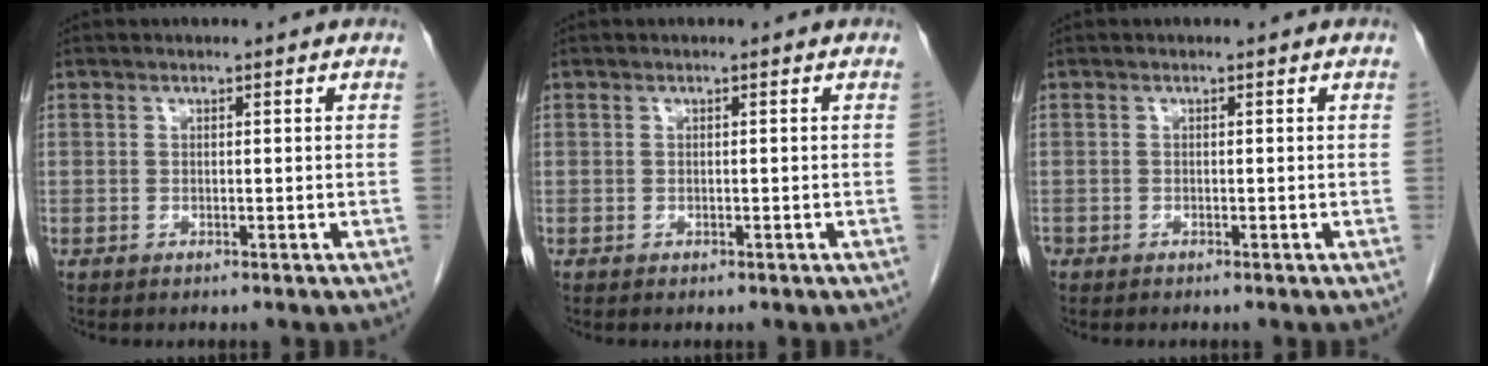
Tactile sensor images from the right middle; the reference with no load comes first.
{"total": 0.0}
{"total": 0.7, "force": [-0.5, 0.5, 0.1], "torque": [-0.005, 0.003, -0.012]}